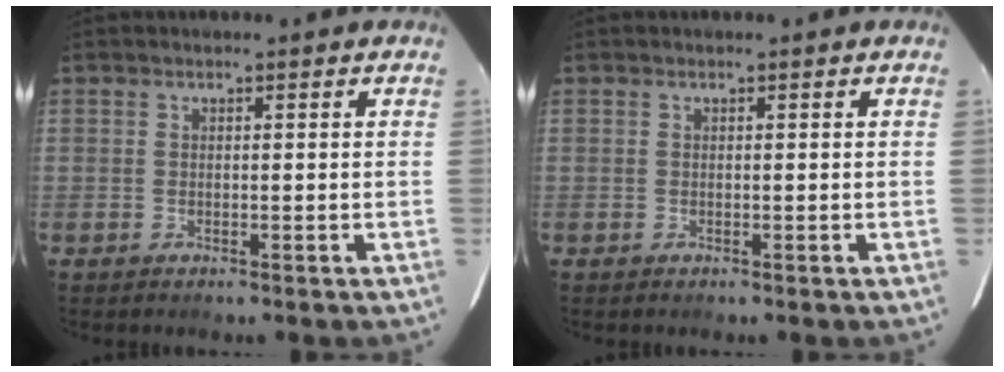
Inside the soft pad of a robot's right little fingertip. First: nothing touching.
{"total": 0.0}